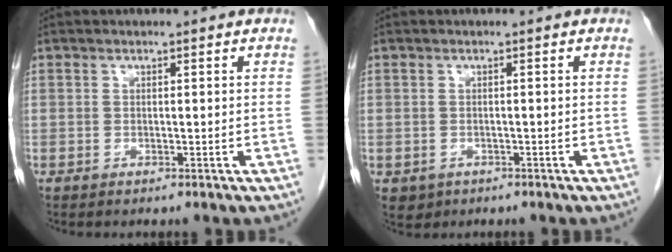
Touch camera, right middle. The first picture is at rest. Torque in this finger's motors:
{"motor_torque": [0.34, -0.12, -0.03, 0.00]}